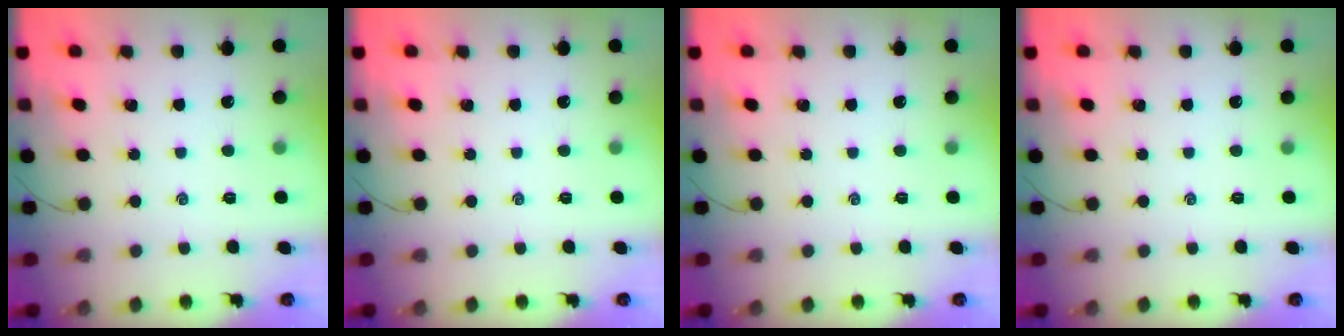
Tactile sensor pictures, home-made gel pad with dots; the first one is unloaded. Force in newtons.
{"total": 0.0}
{"total": 0.0}
{"total": 0.0}